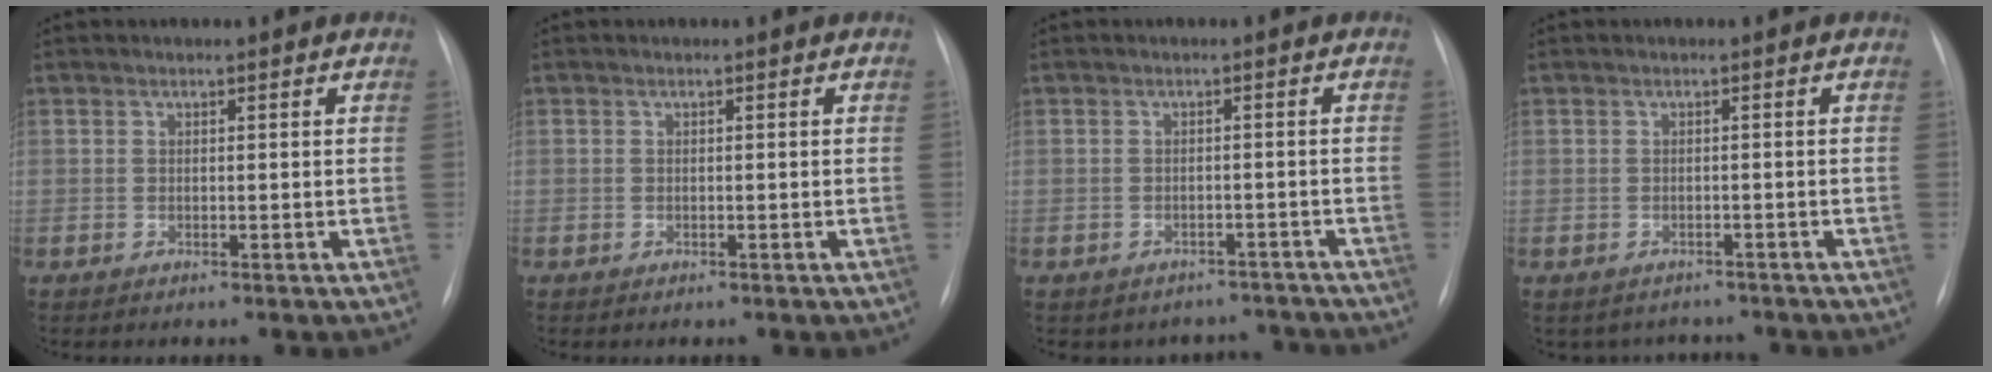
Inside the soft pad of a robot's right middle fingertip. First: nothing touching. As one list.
[{"total": 0.0}, {"total": 6.5, "force": [-5.6, 3.3, -0.4], "torque": [0.018, 0.029, -0.059]}, {"total": 4.4, "force": [-3.8, 2.1, 0.0], "torque": [0.004, 0.011, -0.043]}]